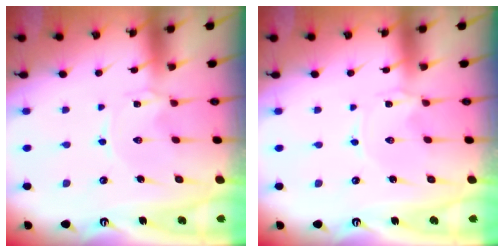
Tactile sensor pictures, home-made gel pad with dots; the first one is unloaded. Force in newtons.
{"total": 0.0}